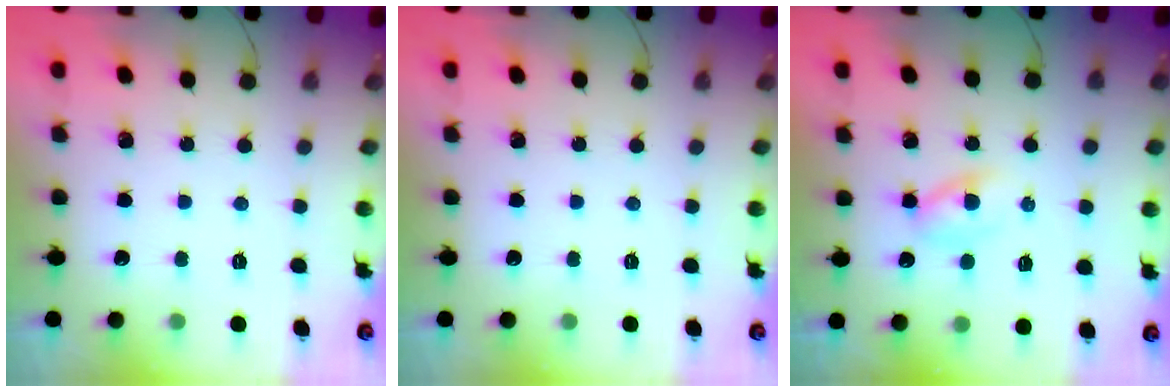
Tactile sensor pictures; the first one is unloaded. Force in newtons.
{"total": 0.0}
{"total": 2.9, "press": 2.7, "slide": 1.1}